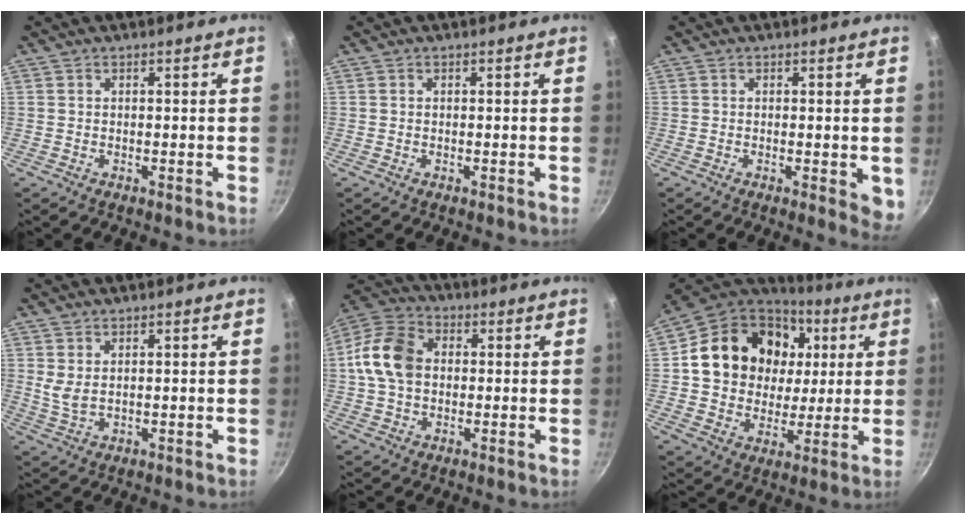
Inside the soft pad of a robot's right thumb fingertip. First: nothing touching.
{"total": 0.0}
{"total": 3.9, "force": [-0.6, 1.5, 3.6], "torque": [-0.044, -0.012, -0.008]}
{"total": 3.0, "force": [1.1, 1.5, 2.4], "torque": [-0.044, -0.011, 0.027]}
{"total": 11.7, "force": [0.6, 8.6, 7.9], "torque": [-0.132, 0.025, -0.004]}
{"total": 21.8, "force": [5.1, 17.9, 11.4], "torque": [-0.183, 0.013, 0.086]}